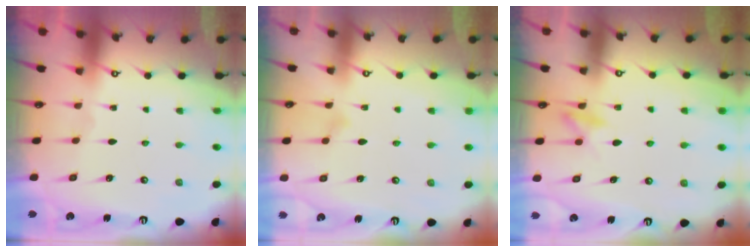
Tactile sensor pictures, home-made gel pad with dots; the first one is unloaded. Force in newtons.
{"total": 8.5, "press": 8.5, "slide": 0.5}
{"total": 9.5, "press": 9.4, "slide": 1.4}